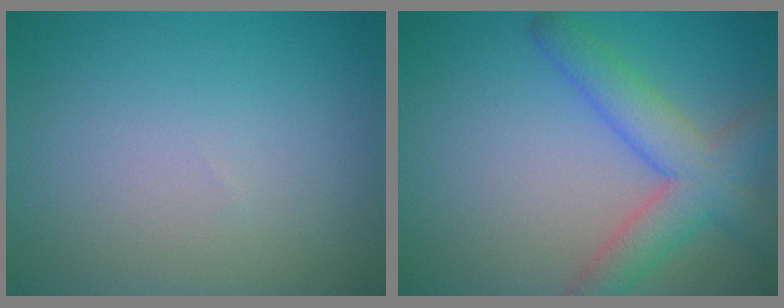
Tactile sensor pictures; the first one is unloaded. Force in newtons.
{"total": 5.4, "press": 5.4, "slide": 0.3}